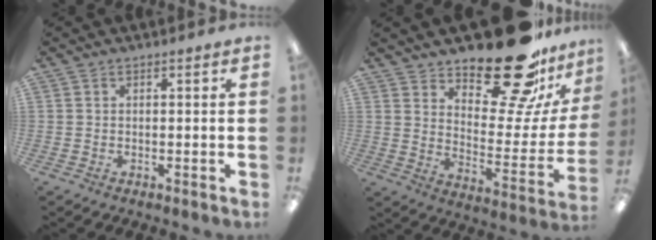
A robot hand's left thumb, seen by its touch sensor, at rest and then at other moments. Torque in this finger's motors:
{"motor_torque": [1.98, 2.10, 1.47, -1.30, 0.04]}